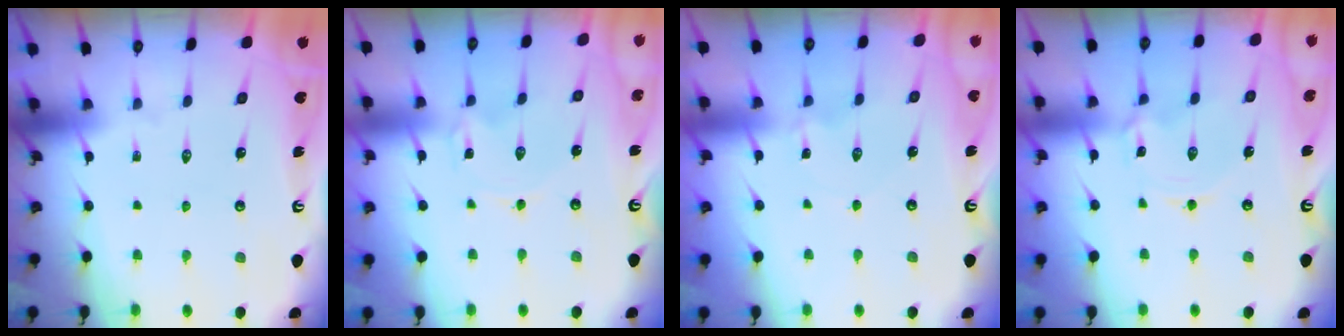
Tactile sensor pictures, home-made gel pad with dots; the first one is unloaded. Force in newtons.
{"total": 0.0}
{"total": 1.0, "press": 1.0, "slide": 0.3}
{"total": 1.7, "press": 1.7, "slide": 0.1}